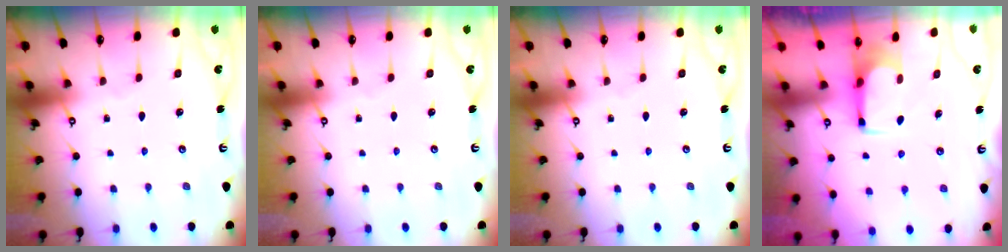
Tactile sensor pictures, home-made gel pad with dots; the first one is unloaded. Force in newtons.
{"total": 0.0}
{"total": 0.0}
{"total": 2.3, "press": 2.3, "slide": 0.4}